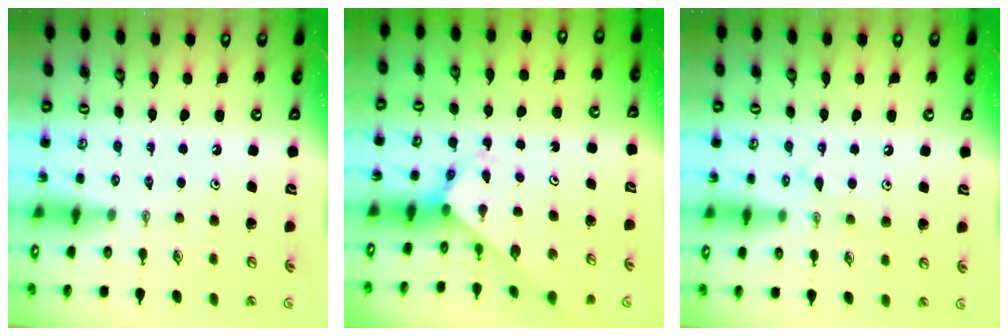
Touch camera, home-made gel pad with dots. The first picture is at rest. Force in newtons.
{"total": 2.8, "press": 2.8, "slide": 0.1}
{"total": 8.2, "press": 8.1, "slide": 0.7}